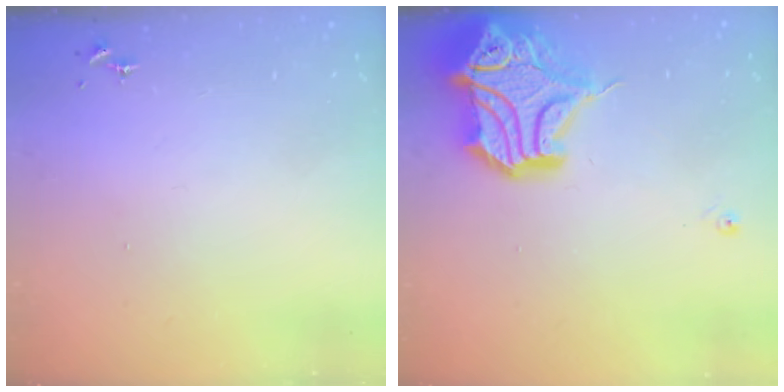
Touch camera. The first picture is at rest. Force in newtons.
{"total": 19.6, "press": 19.4, "slide": 2.5}